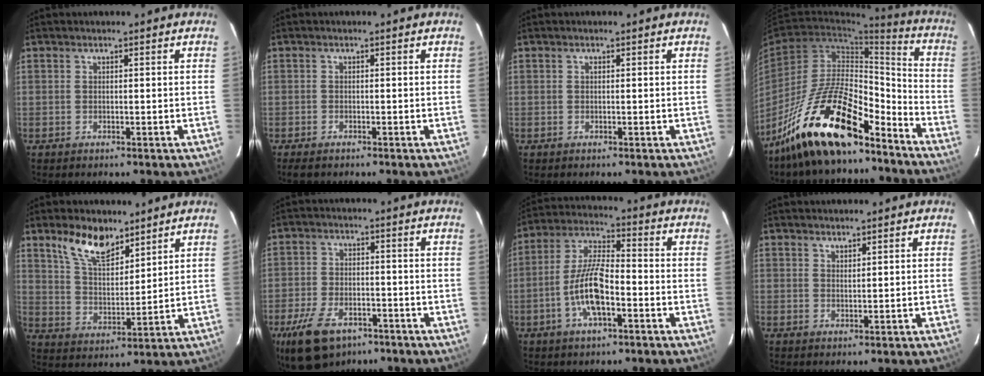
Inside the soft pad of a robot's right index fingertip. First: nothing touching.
{"total": 2.2, "force": [-1.8, 0.9, 0.9], "torque": [-0.023, -0.007, -0.033]}
{"total": 0.0}
{"total": 20.4, "force": [-15.1, 6.4, 12.3], "torque": [-0.223, 0.005, -0.260]}
{"total": 10.2, "force": [7.4, 4.3, 5.6], "torque": [-0.099, 0.006, 0.143]}
{"total": 12.5, "force": [-7.8, 6.7, 7.1], "torque": [-0.167, -0.015, -0.136]}
{"total": 10.6, "force": [-3.9, 3.4, 9.3], "torque": [-0.194, 0.003, -0.073]}
{"total": 0.9, "force": [0.9, 0.3, 0.1], "torque": [-0.003, 0.001, 0.017]}